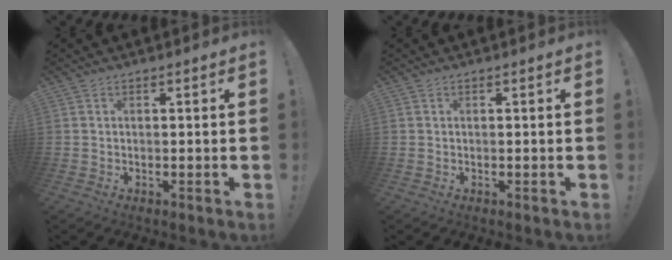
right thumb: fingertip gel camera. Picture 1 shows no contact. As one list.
[{"total": 0.0}]